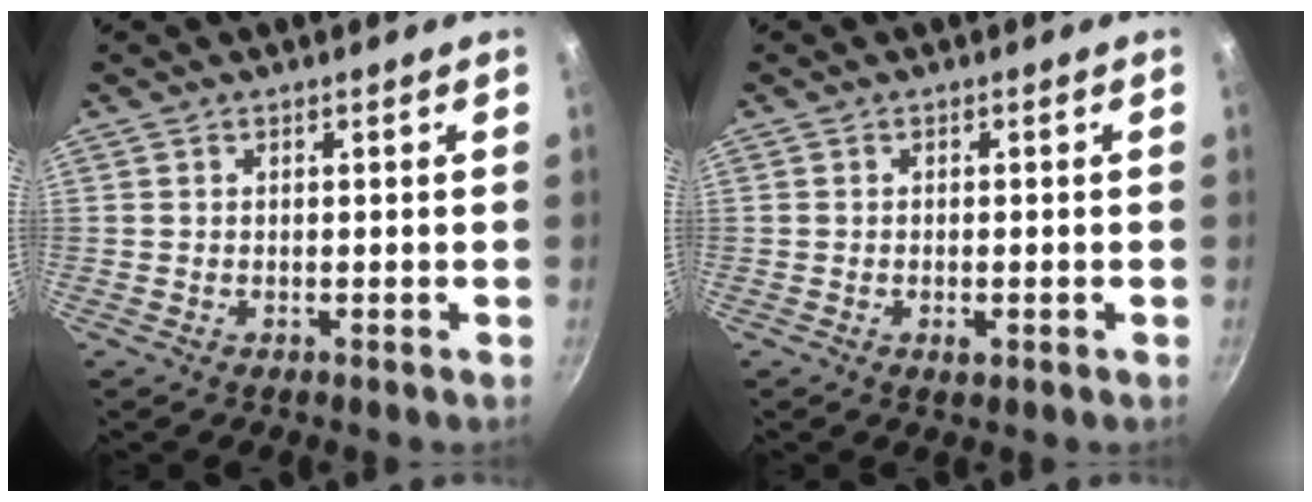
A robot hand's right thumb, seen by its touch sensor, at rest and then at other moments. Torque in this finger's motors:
{"motor_torque": [-0.35, 0.04, -0.19, 0.01, 0.03]}